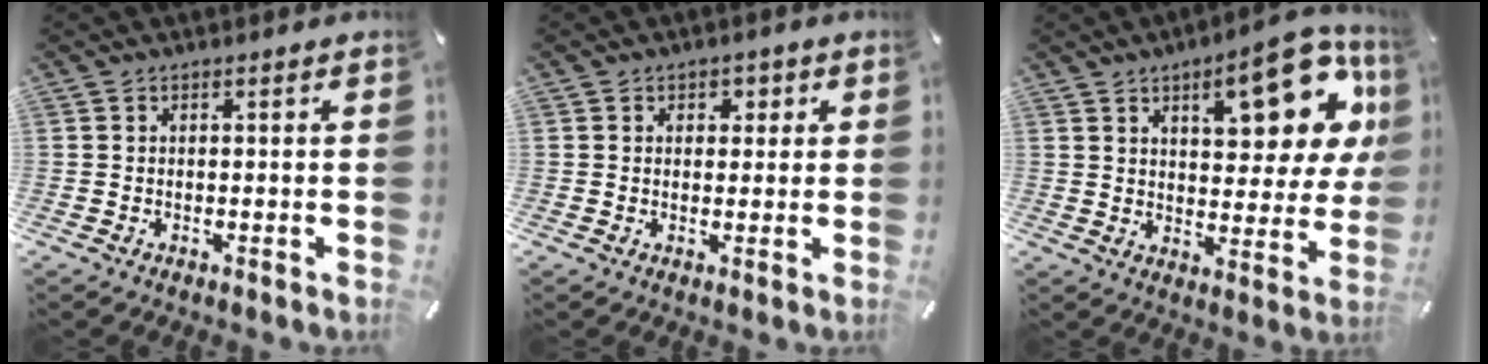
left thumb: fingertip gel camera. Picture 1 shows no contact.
{"total": 2.2, "force": [0.5, 1.9, 0.9], "torque": [0.004, -0.004, -0.001]}
{"total": 17.5, "force": [8.8, 7.7, 13.0], "torque": [-0.157, -0.049, 0.139]}